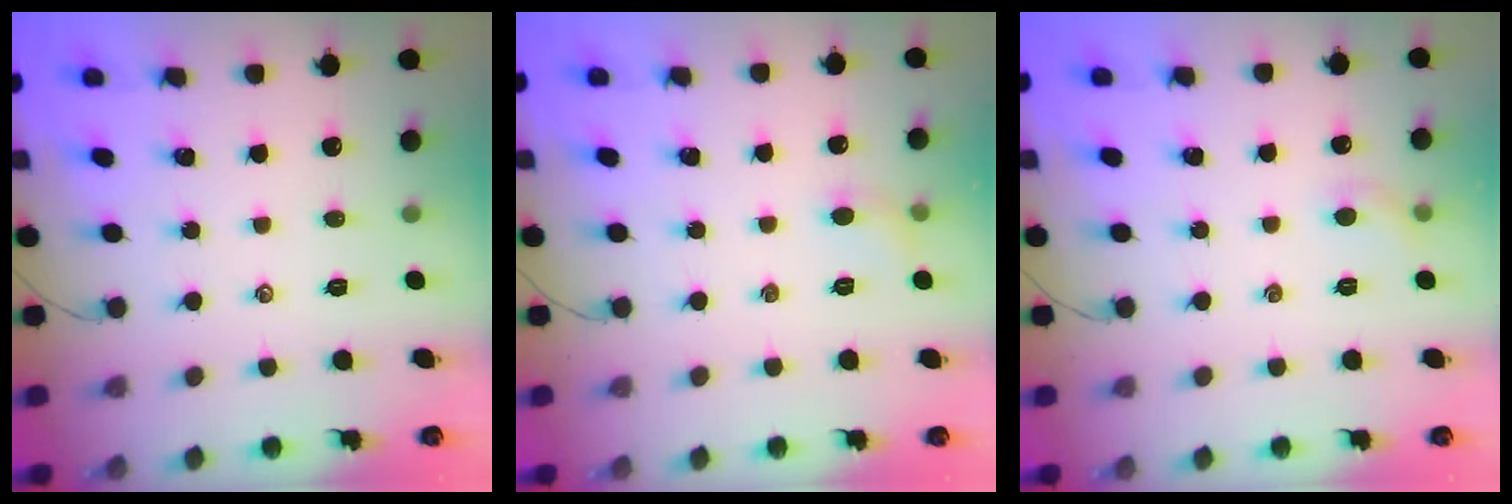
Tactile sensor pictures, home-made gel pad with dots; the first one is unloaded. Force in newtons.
{"total": 4.9, "press": 4.7, "slide": 1.4}
{"total": 4.9, "press": 4.7, "slide": 1.2}